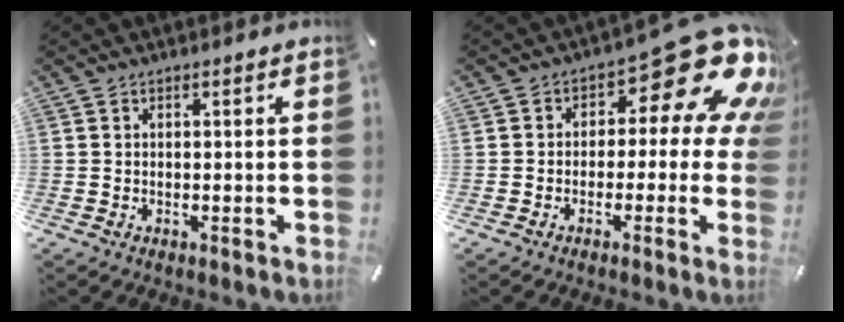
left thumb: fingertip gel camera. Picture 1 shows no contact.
{"total": 17.8, "force": [8.4, 8.1, 13.4], "torque": [-0.165, -0.059, 0.139]}